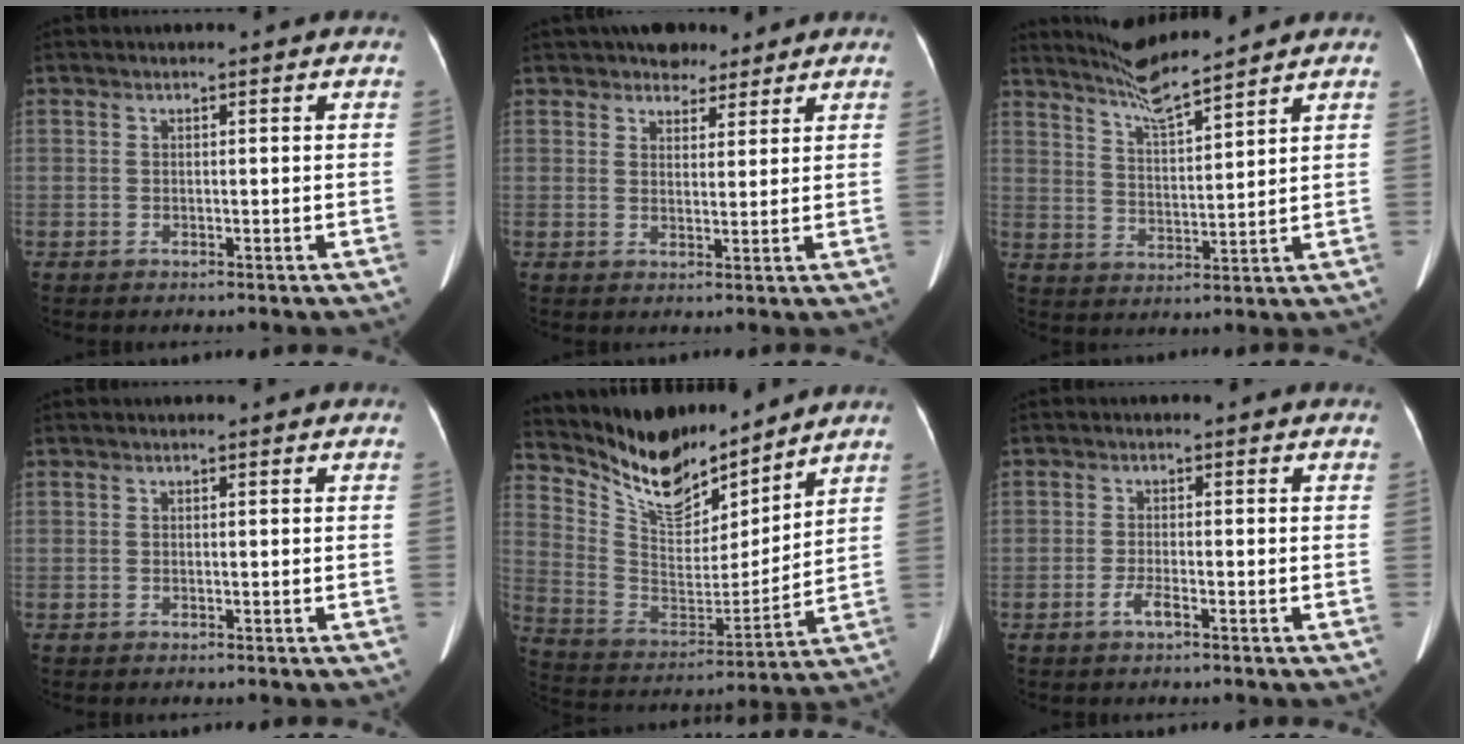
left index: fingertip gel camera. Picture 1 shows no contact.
{"total": 4.1, "force": [3.3, 2.2, 1.0], "torque": [-0.014, 0.008, 0.055]}
{"total": 8.0, "force": [7.4, -0.7, 3.0], "torque": [-0.064, 0.000, 0.140]}
{"total": 0.0}
{"total": 14.4, "force": [13.0, 3.6, 4.9], "torque": [-0.104, -0.010, 0.253]}
{"total": 1.9, "force": [-1.3, 0.1, 1.4], "torque": [-0.034, -0.004, -0.023]}